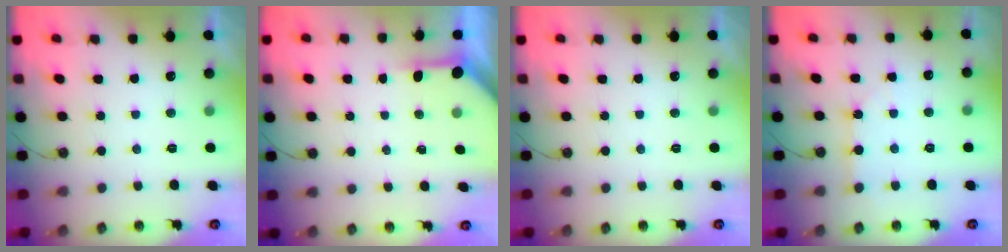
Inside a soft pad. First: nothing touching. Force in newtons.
{"total": 3.7, "press": 3.7, "slide": 0.3}
{"total": 0.0}
{"total": 3.3, "press": 3.3, "slide": 0.3}